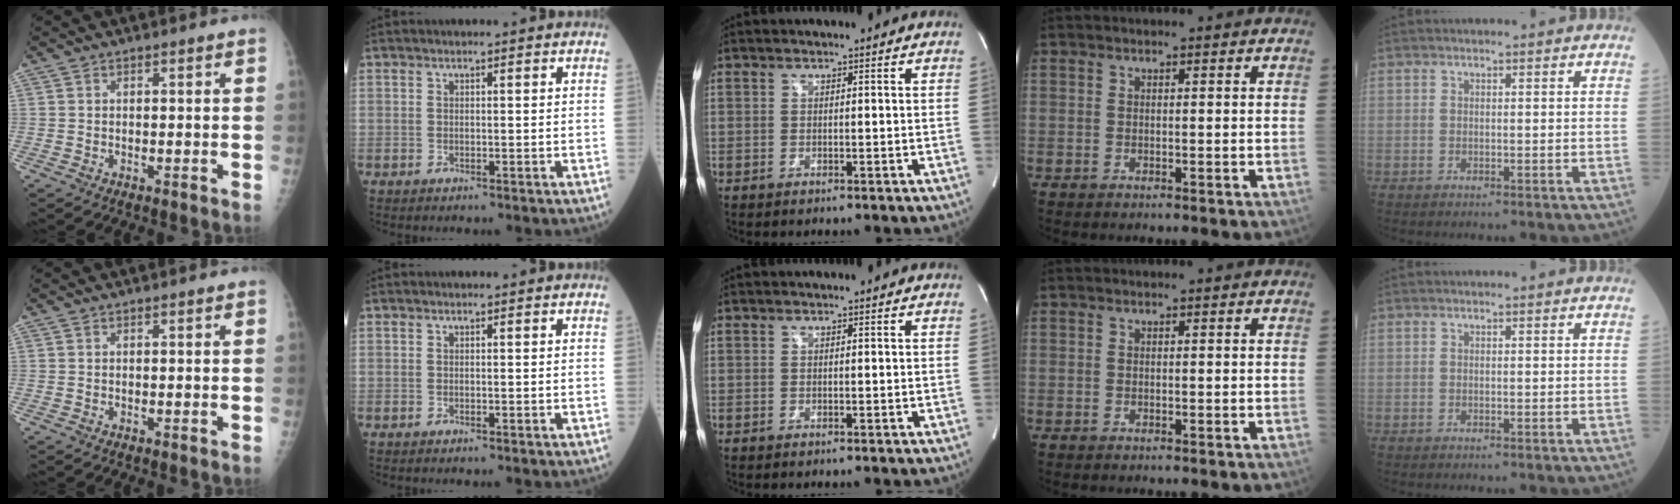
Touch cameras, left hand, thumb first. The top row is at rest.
{}